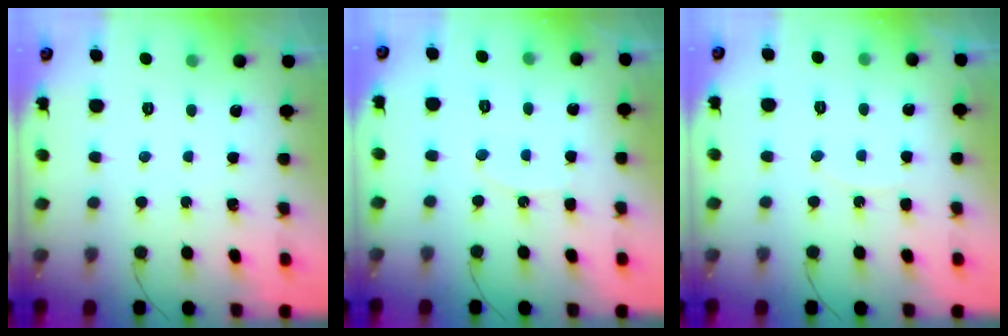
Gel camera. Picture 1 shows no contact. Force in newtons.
{"total": 7.5, "press": 7.2, "slide": 2.0}
{"total": 5.9, "press": 5.5, "slide": 2.2}